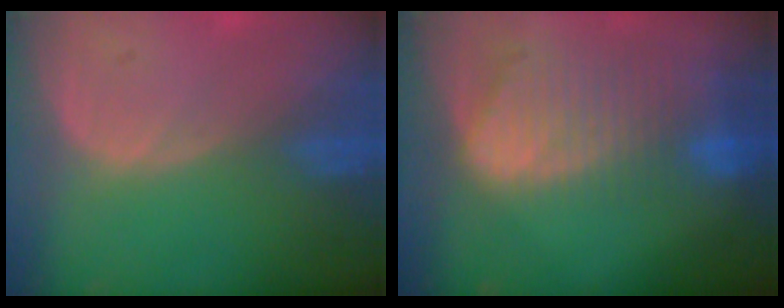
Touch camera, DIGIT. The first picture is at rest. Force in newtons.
{"total": 10.4, "press": 8.7, "slide": 5.5}